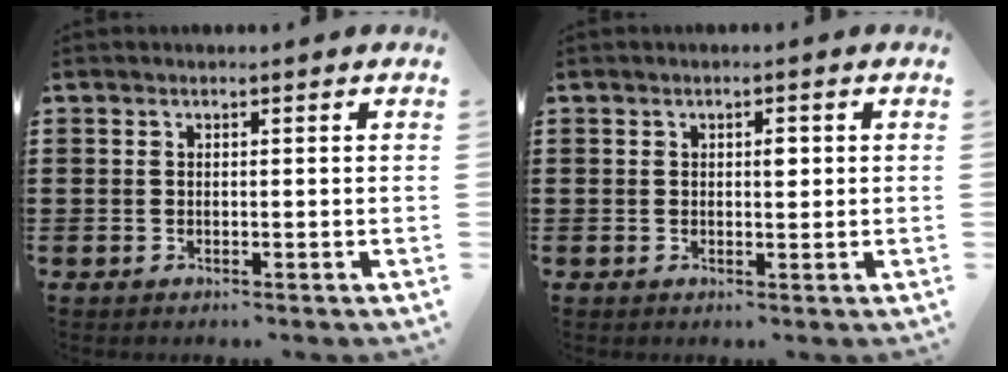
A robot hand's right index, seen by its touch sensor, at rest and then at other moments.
{"total": 1.7, "force": [0.3, 0.7, 1.5], "torque": [-0.022, 0.002, 0.002]}